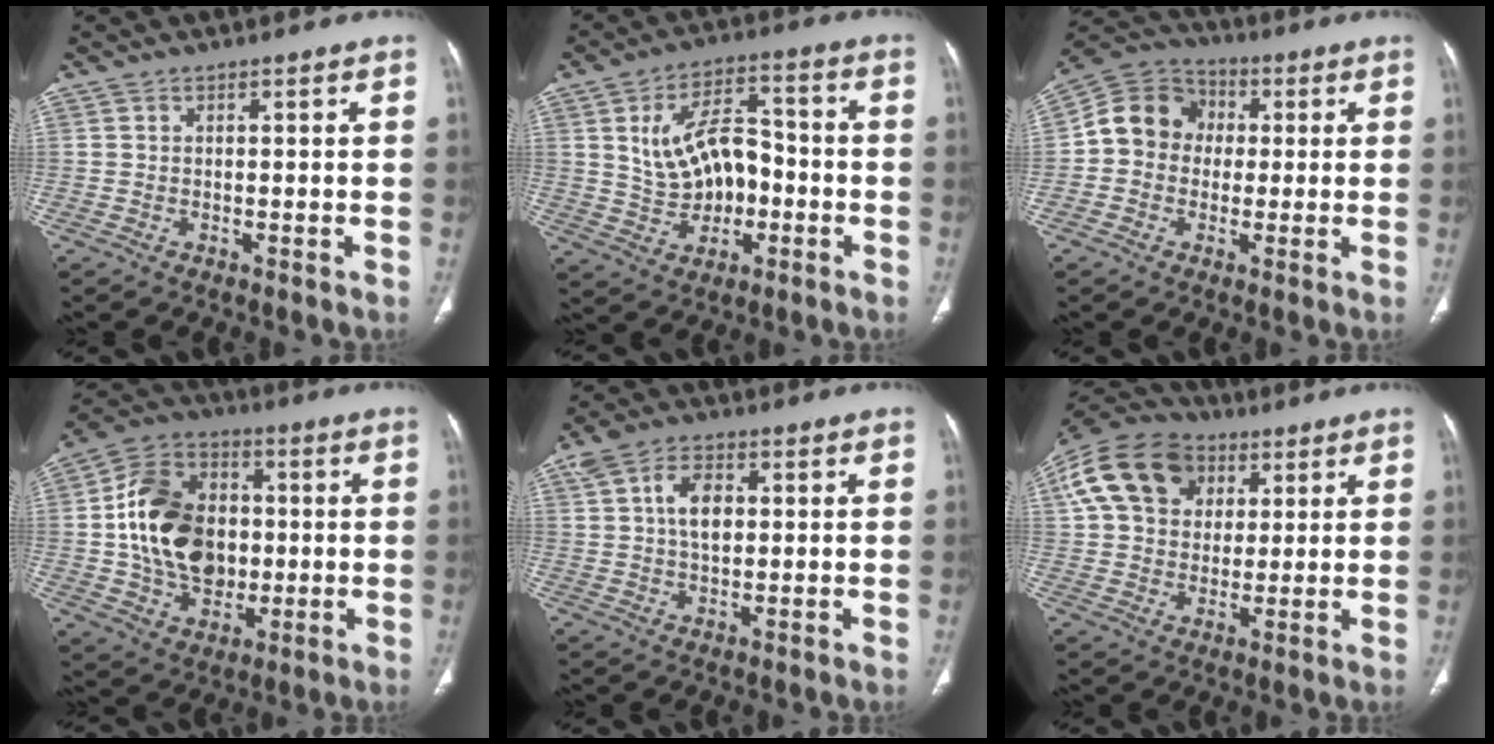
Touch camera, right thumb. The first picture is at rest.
{"total": 12.8, "force": [-0.6, 8.4, 9.6], "torque": [-0.131, 0.033, -0.004]}
{"total": 10.7, "force": [0.5, 9.5, 5.0], "torque": [-0.067, 0.029, -0.007]}
{"total": 19.0, "force": [0.2, 14.2, 12.6], "torque": [-0.190, 0.017, 0.008]}
{"total": 7.0, "force": [1.2, 4.4, 5.4], "torque": [-0.088, 0.007, 0.021]}
{"total": 17.4, "force": [5.7, 13.3, 9.7], "torque": [-0.174, 0.013, 0.093]}